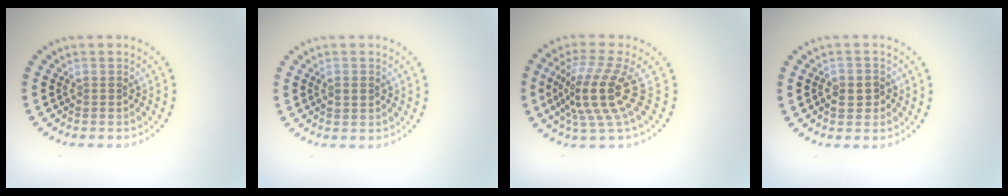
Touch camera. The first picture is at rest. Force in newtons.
{"total": 1.5, "press": 1.4, "slide": 0.2}
{"total": 5.0, "press": 3.6, "slide": 3.5}
{"total": 2.1, "press": 2.0, "slide": 0.7}